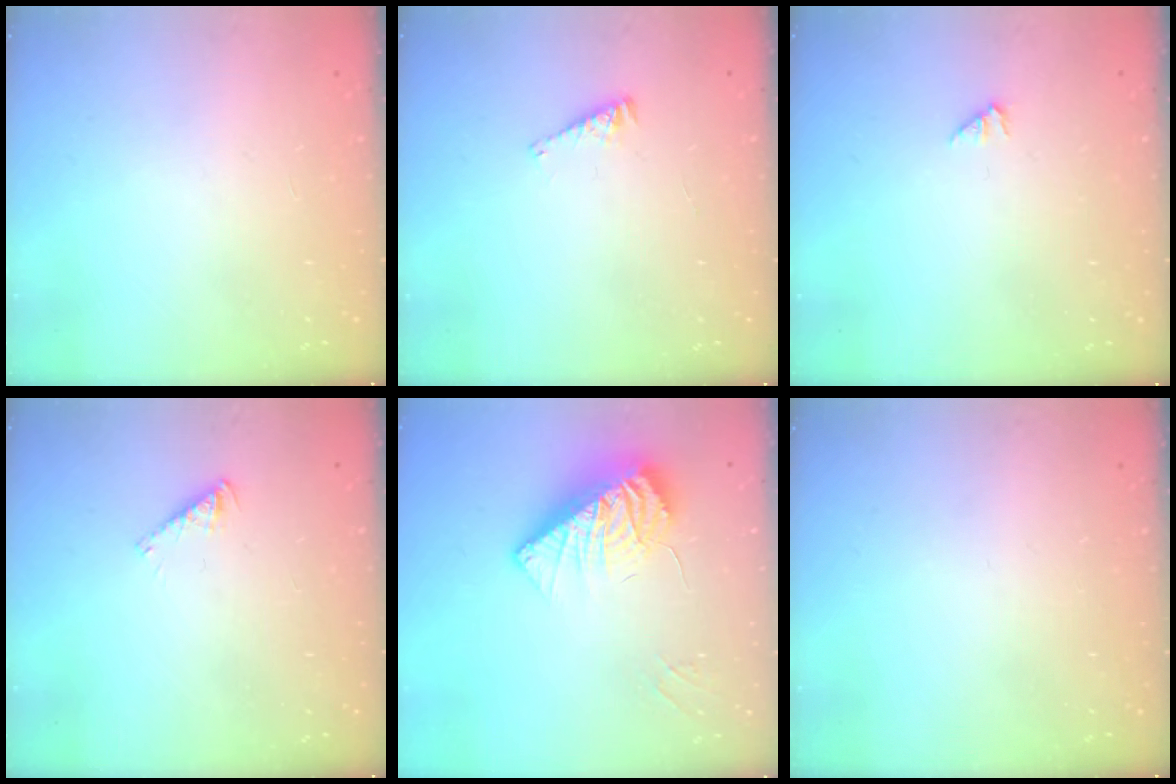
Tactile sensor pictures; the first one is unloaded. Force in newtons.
{"total": 2.6, "press": 2.6, "slide": 0.3}
{"total": 0.0}
{"total": 2.5, "press": 2.5, "slide": 0.0}
{"total": 12.8, "press": 12.4, "slide": 3.5}
{"total": 0.0}